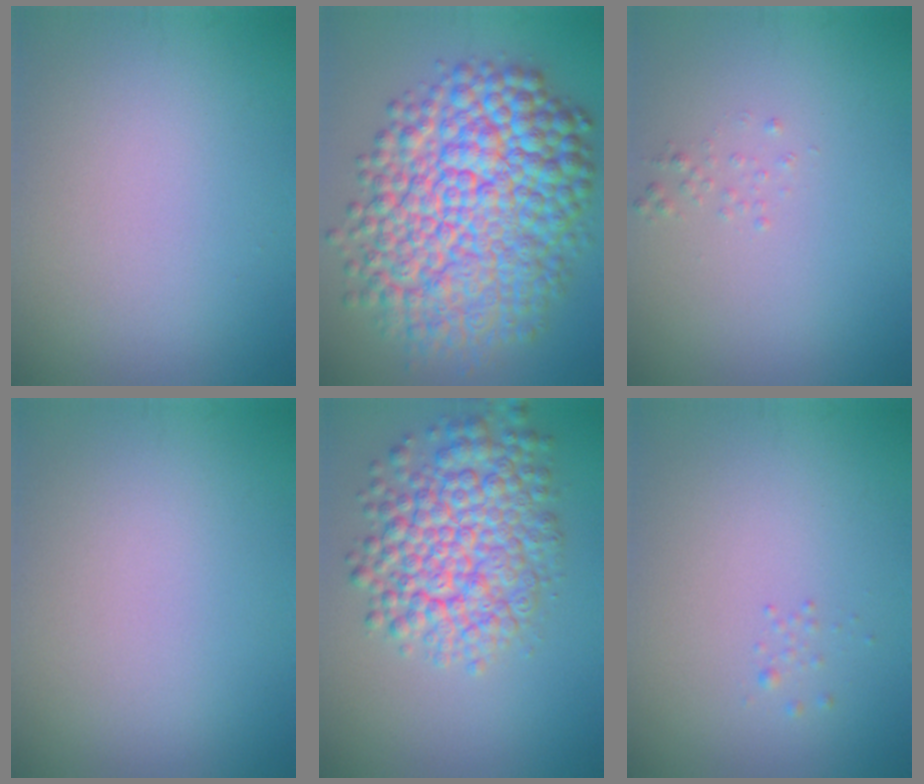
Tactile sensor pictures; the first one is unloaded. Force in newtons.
{"total": 14.3, "press": 14.3, "slide": 0.1}
{"total": 0.7, "press": 0.6, "slide": 0.1}
{"total": 0.0}
{"total": 8.1, "press": 8.1, "slide": 0.2}
{"total": 0.7, "press": 0.7, "slide": 0.1}